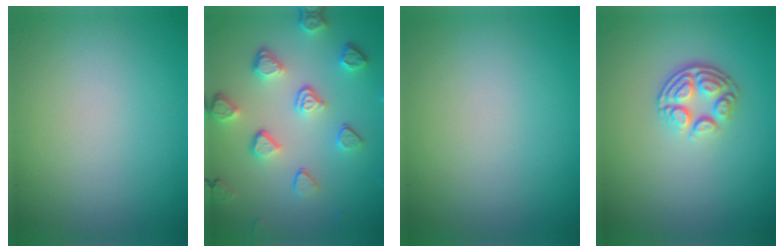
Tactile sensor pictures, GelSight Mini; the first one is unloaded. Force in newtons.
{"total": 4.8, "press": 3.7, "slide": 3.1}
{"total": 0.0}
{"total": 3.7, "press": 2.6, "slide": 2.6}